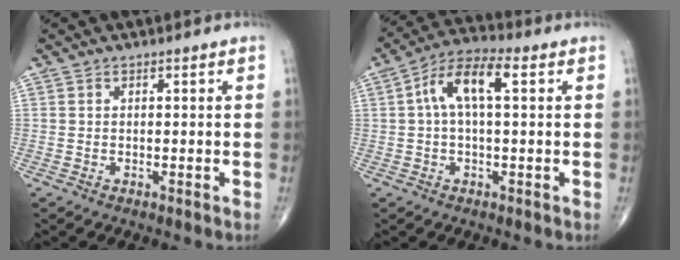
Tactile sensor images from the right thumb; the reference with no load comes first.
{"total": 9.3, "force": [2.0, 3.7, 8.3], "torque": [-0.164, 0.035, 0.028]}